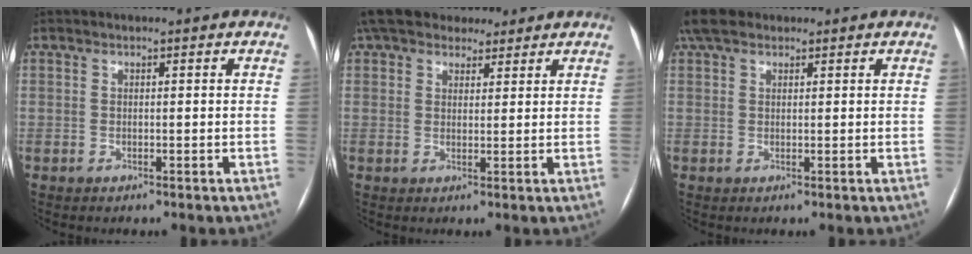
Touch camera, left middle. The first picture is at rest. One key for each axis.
{"total": 10.7, "fx": 8.8, "fy": 5.0, "fz": 3.4, "tx": -0.055, "ty": 0.040, "tz": 0.140}
{"total": 4.3, "fx": 3.1, "fy": 2.1, "fz": 2.0, "tx": -0.049, "ty": 0.033, "tz": 0.062}